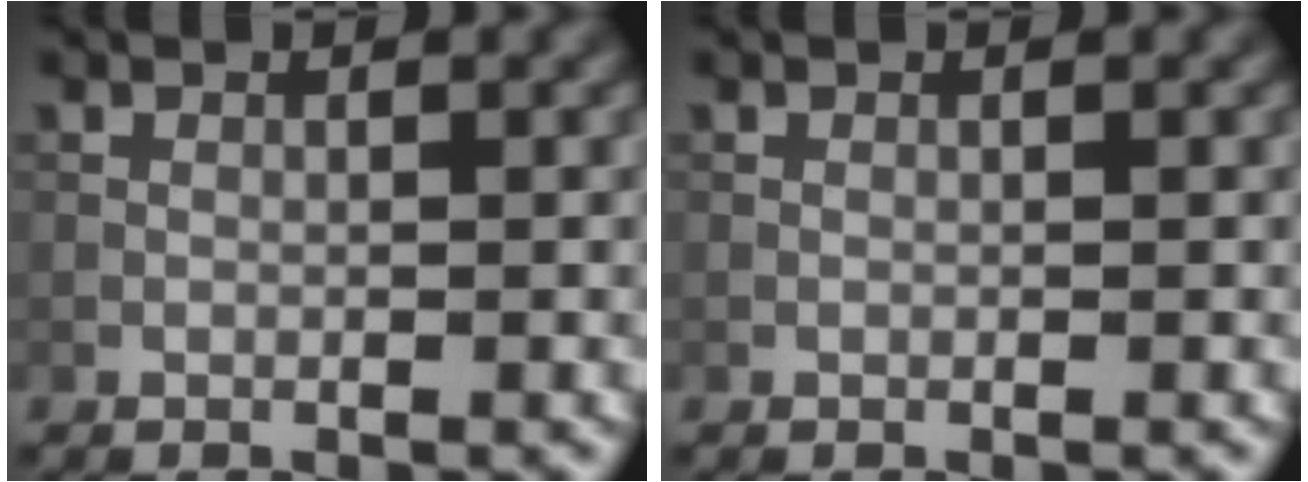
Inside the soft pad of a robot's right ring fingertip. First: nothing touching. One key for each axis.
{"total": 0.0}